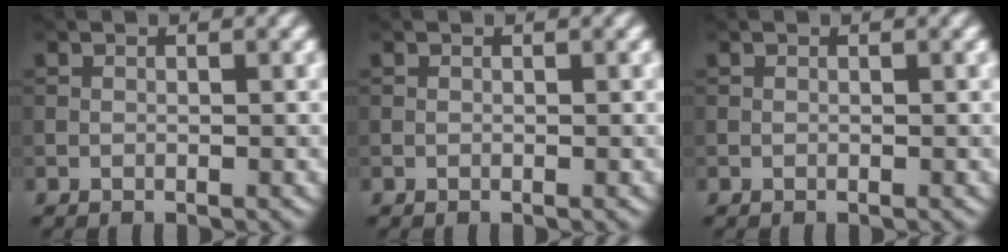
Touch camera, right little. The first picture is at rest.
{"total": 0.0}
{"total": 0.0}